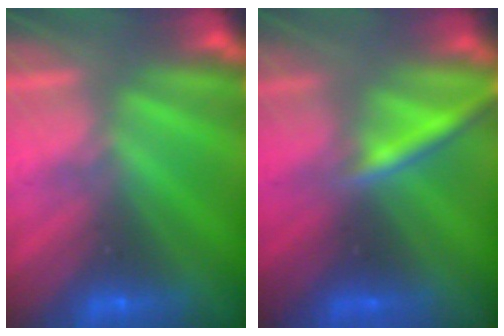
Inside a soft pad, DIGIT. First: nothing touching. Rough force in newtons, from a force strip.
{"total": 2.3}